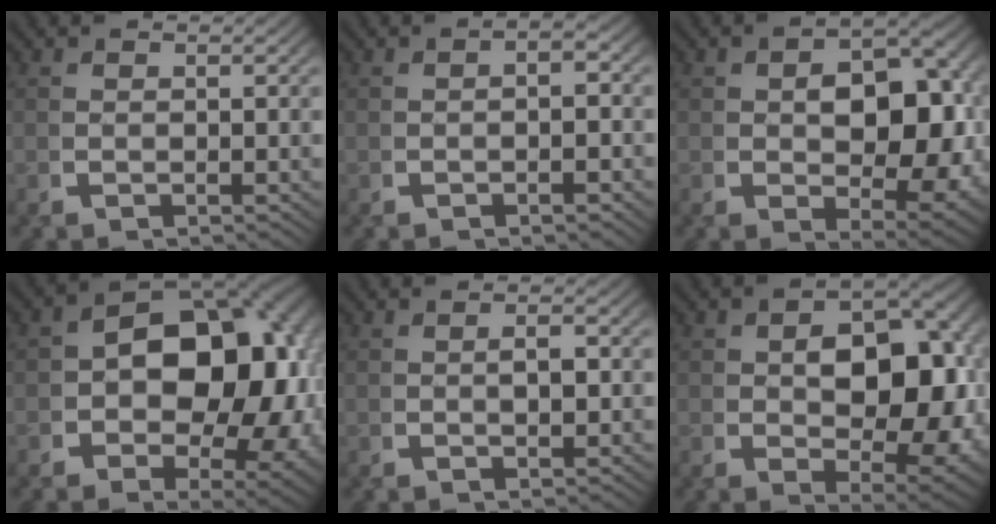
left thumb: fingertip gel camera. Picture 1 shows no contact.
{"total": 1.7, "force": [-0.7, 1.0, 1.2], "torque": [-0.015, 0.001, -0.016]}
{"total": 9.8, "force": [-0.8, 6.1, 7.6], "torque": [-0.134, -0.048, 0.015]}
{"total": 15.4, "force": [-0.8, 10.4, 11.4], "torque": [-0.171, -0.031, -0.005]}
{"total": 1.3, "force": [-0.2, 0.7, 1.1], "torque": [-0.018, 0.002, -0.003]}
{"total": 11.5, "force": [-0.9, 7.2, 8.9], "torque": [-0.160, -0.057, 0.019]}